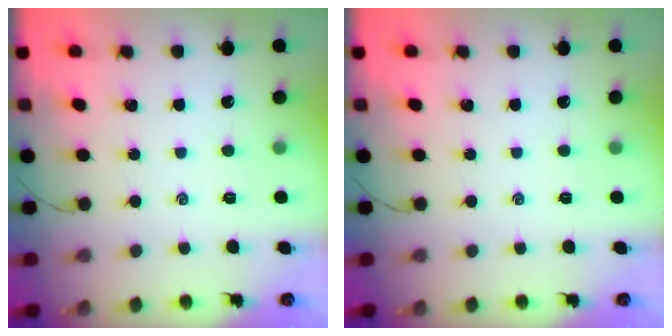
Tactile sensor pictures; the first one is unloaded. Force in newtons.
{"total": 0.0}